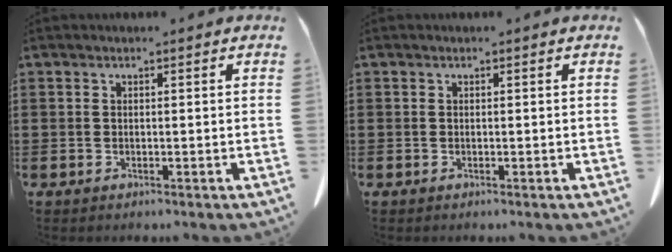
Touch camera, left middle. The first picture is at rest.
{"total": 0.0}